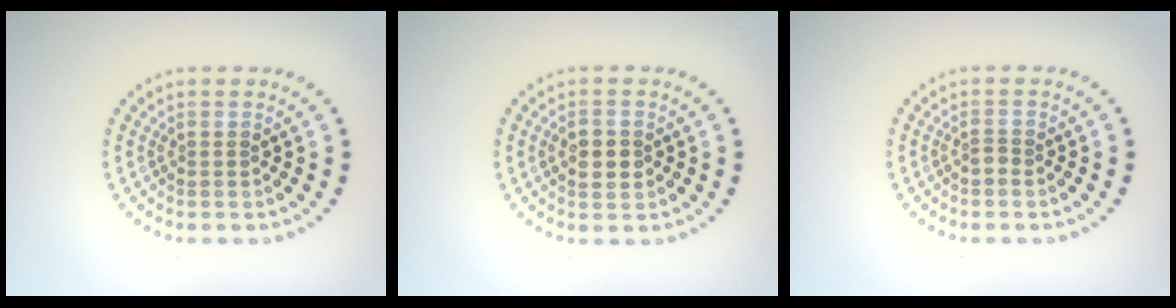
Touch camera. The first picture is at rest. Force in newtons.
{"total": 2.6, "press": 2.6, "slide": 0.1}
{"total": 0.8, "press": 0.6, "slide": 0.5}